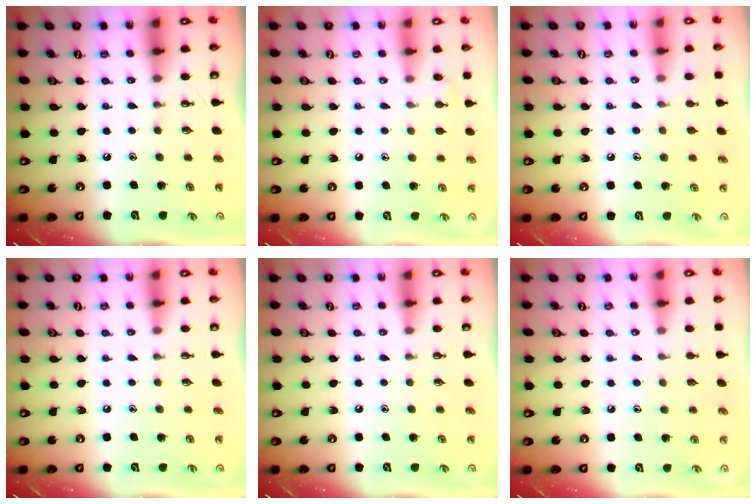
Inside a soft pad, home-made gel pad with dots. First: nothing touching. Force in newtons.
{"total": 5.3, "press": 5.3, "slide": 0.6}
{"total": 6.4, "press": 6.4, "slide": 0.7}
{"total": 0.0}
{"total": 0.0}
{"total": 5.6, "press": 5.6, "slide": 0.7}